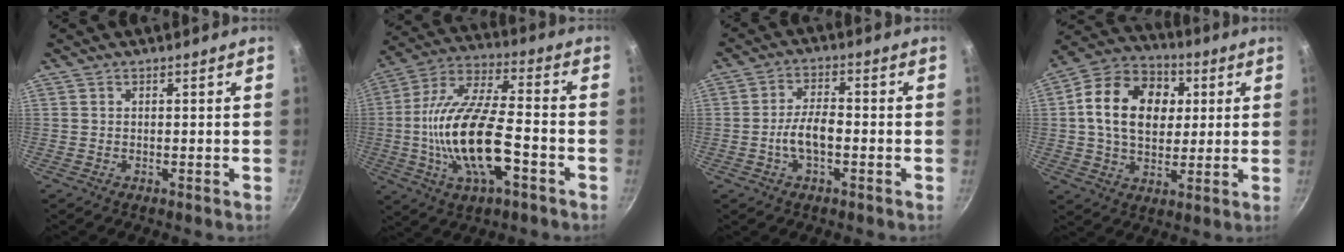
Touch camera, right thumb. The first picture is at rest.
{"total": 19.8, "force": [-4.9, 7.9, 17.4], "torque": [-0.333, 0.029, -0.099]}
{"total": 6.3, "force": [-1.6, 2.9, 5.4], "torque": [-0.095, 0.026, -0.035]}
{"total": 17.9, "force": [3.3, 13.0, 11.8], "torque": [-0.171, 0.016, 0.043]}